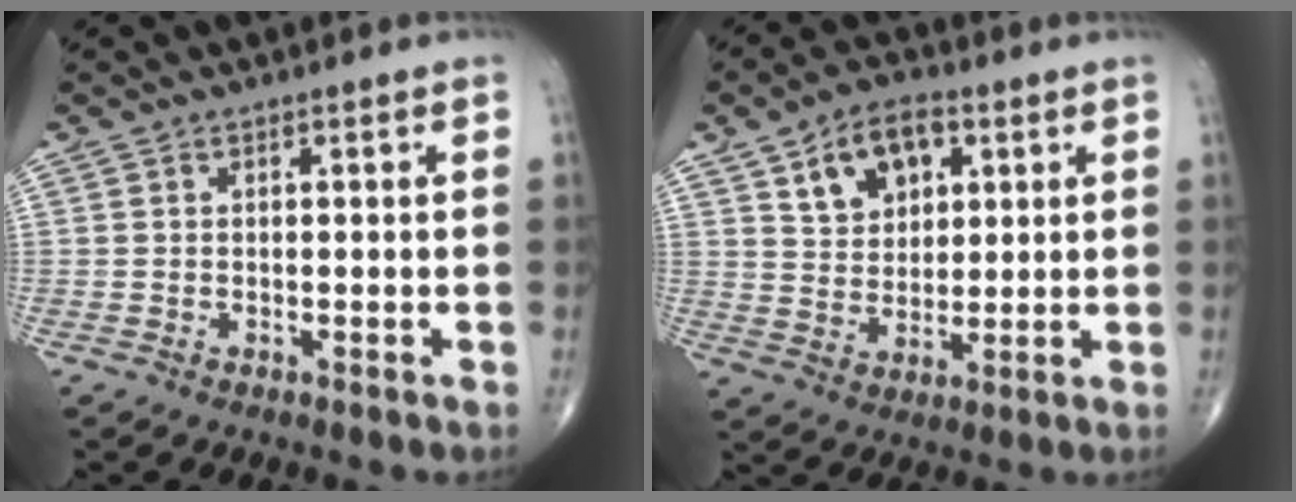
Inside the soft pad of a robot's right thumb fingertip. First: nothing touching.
{"total": 10.5, "force": [4.5, 6.9, 6.4], "torque": [-0.075, -0.012, 0.079]}